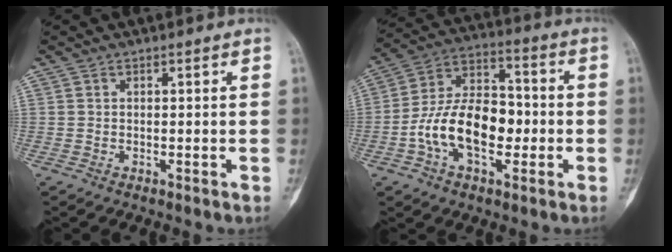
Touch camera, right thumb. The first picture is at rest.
{"total": 15.6, "force": [-3.3, 9.2, 12.2], "torque": [-0.203, 0.041, -0.061]}